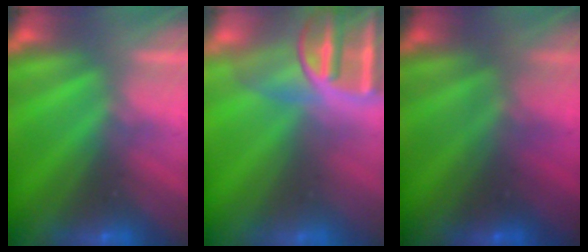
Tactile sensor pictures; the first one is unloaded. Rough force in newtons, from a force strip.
{"total": 8.1}
{"total": 1.9}